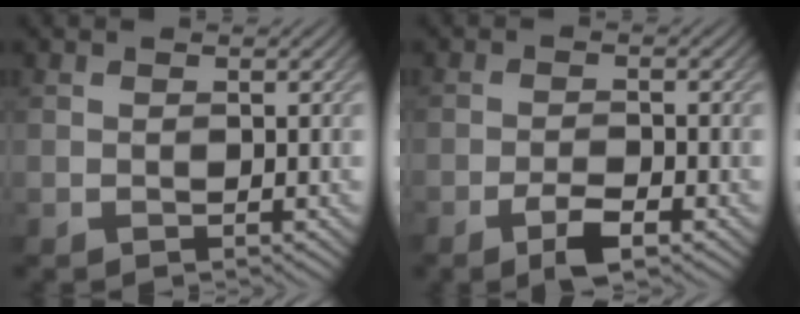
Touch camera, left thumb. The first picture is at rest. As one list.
[{"total": 3.3, "force": [-2.0, 0.8, 2.5], "torque": [-0.052, 0.002, -0.041]}]